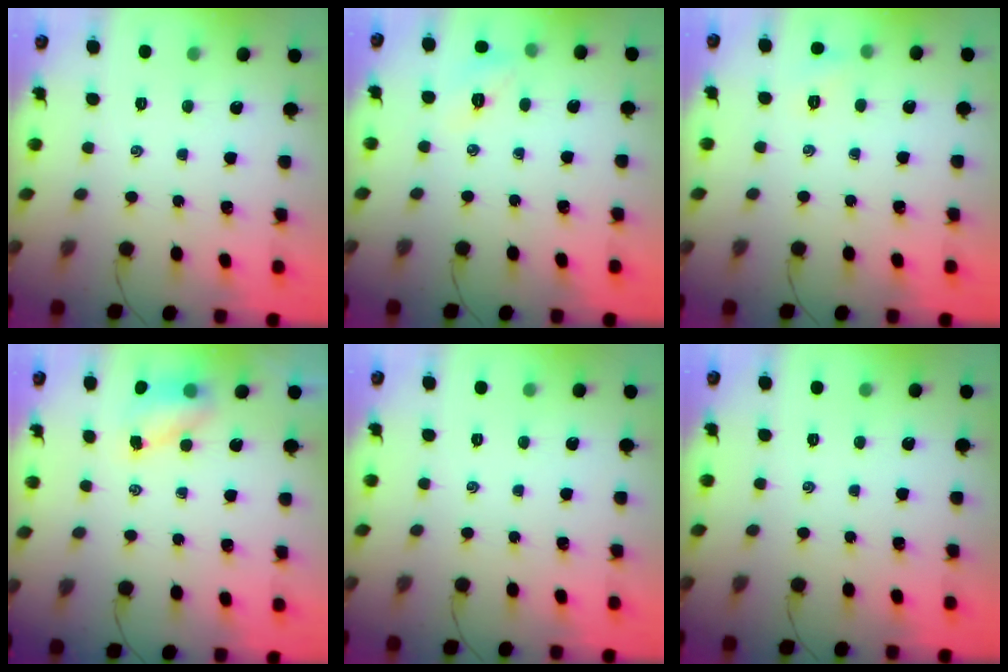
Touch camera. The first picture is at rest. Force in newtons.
{"total": 6.9, "press": 6.7, "slide": 1.6}
{"total": 4.8, "press": 4.6, "slide": 1.5}
{"total": 5.5, "press": 5.4, "slide": 0.5}
{"total": 0.0}
{"total": 0.0}